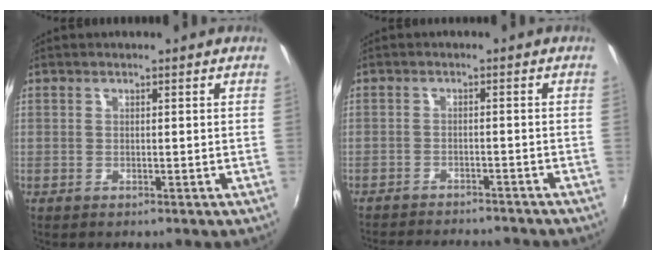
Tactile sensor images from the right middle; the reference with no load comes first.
{"total": 11.6, "force": [-10.5, 2.6, 4.2], "torque": [-0.098, -0.017, -0.151]}